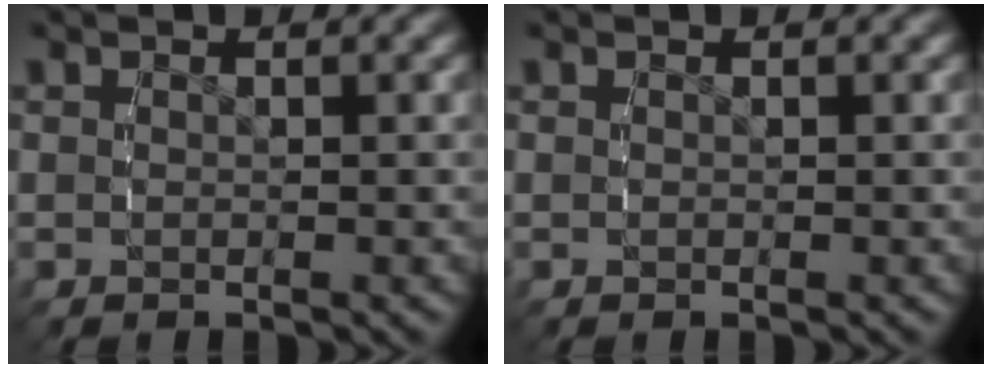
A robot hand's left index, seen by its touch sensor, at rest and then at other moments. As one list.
[{"total": 0.0}]